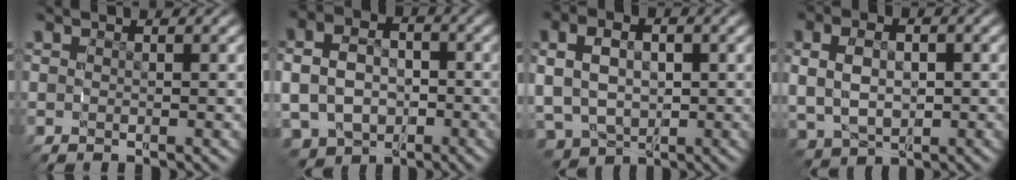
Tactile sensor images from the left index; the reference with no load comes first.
{"total": 9.8, "force": [-2.5, 8.5, 4.2], "torque": [-0.094, -0.042, -0.034]}
{"total": 9.3, "force": [-1.7, 7.9, 4.6], "torque": [-0.107, -0.043, -0.010]}
{"total": 6.1, "force": [0.2, 4.8, 3.7], "torque": [-0.091, -0.017, 0.018]}